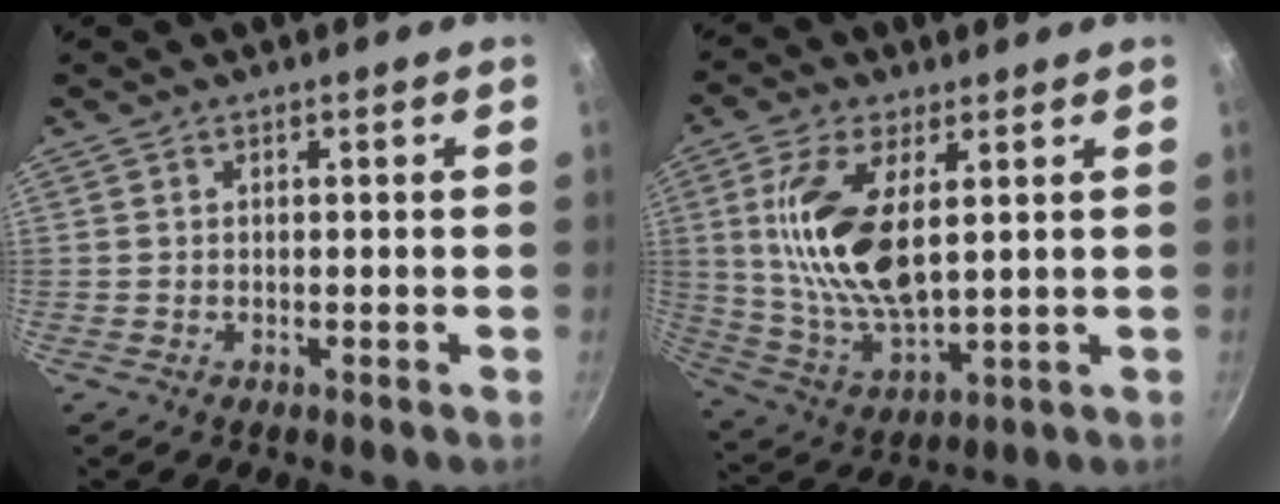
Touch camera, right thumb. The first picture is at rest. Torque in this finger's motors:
{"motor_torque": [-0.72, 1.63, 1.97, 0.60, 0.20]}